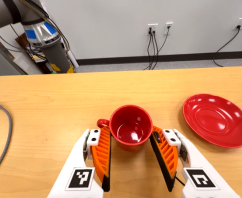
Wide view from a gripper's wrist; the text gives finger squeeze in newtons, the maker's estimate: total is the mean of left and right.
{"total": 2.7, "left": 2.4, "right": 3.0}